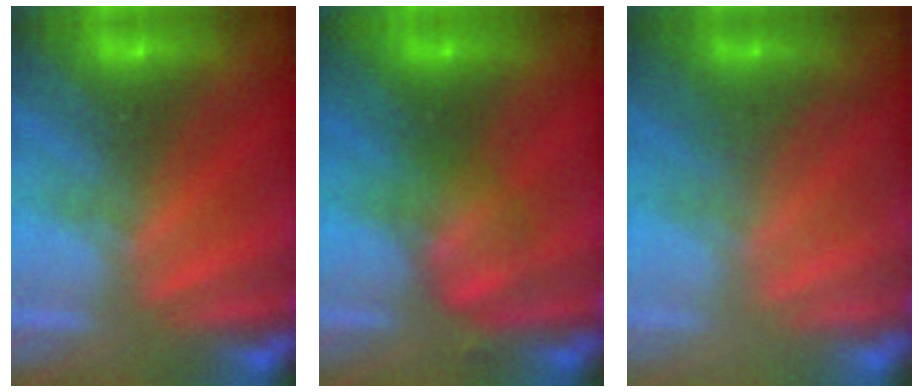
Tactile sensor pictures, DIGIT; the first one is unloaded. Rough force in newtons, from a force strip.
{"total": 2.4}
{"total": 2.3}